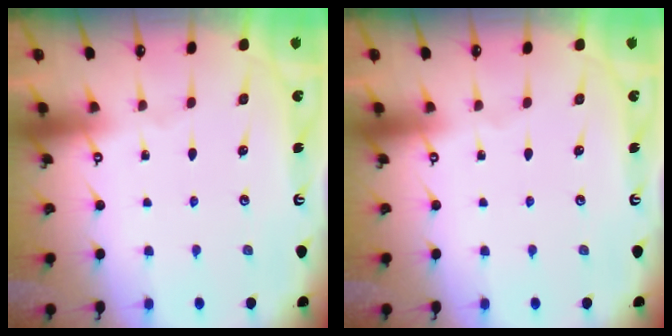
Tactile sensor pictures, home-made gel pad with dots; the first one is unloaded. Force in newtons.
{"total": 0.0}